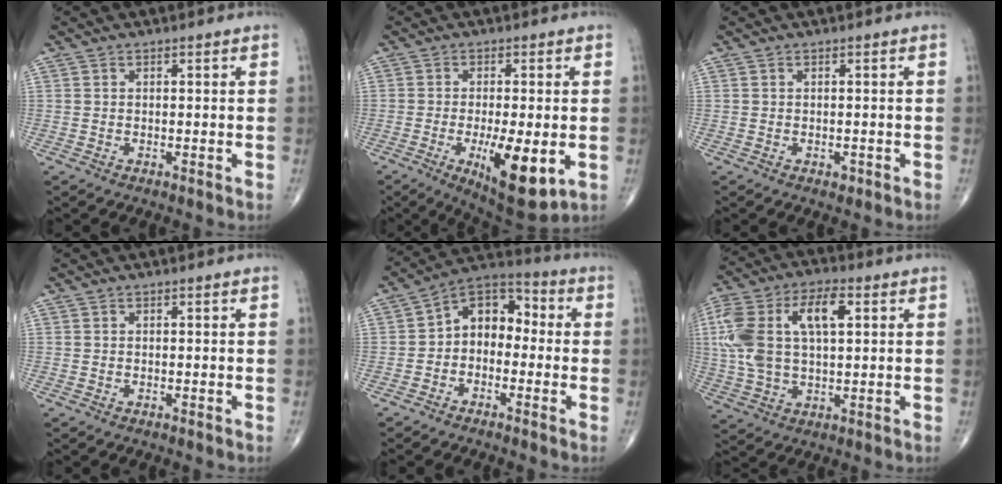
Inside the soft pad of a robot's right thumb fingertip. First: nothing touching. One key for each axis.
{"total": 12.1, "fx": -3.2, "fy": 3.8, "fz": 11.0, "tx": -0.169, "ty": -0.022, "tz": -0.041}
{"total": 0.7, "fx": -0.4, "fy": 0.5, "fz": 0.4, "tx": -0.003, "ty": -0.001, "tz": -0.005}
{"total": 0.0}
{"total": 9.6, "fx": -0.8, "fy": 6.8, "fz": 6.7, "tx": -0.070, "ty": 0.043, "tz": -0.035}
{"total": 17.4, "fx": 3.9, "fy": 8.8, "fz": 14.5, "tx": -0.306, "ty": 0.021, "tz": 0.068}